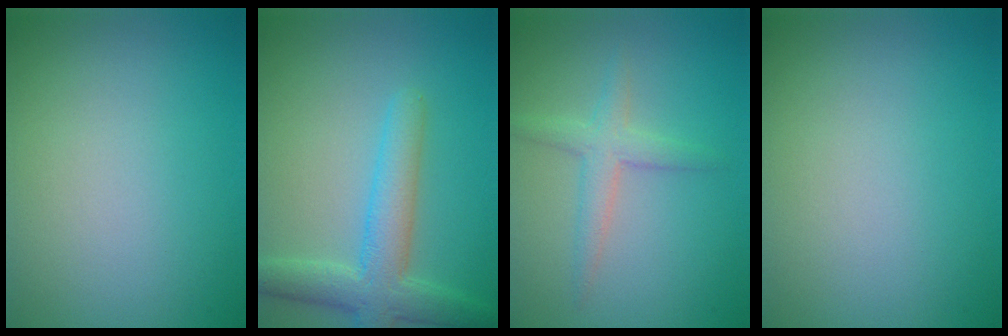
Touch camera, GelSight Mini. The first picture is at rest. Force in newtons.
{"total": 4.7, "press": 4.7, "slide": 0.4}
{"total": 2.3, "press": 2.3, "slide": 0.2}
{"total": 0.0}